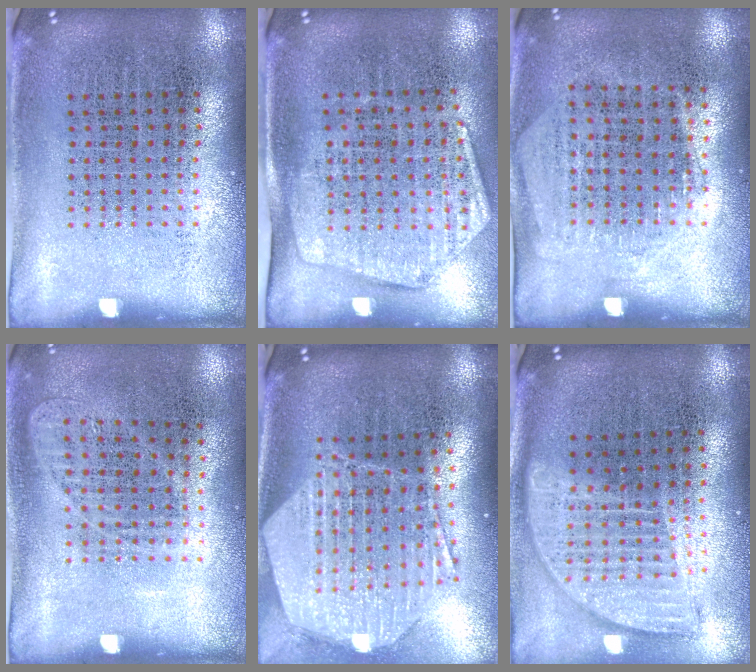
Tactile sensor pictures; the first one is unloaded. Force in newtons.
{"total": 1.9, "press": 1.6, "slide": 1.0}
{"total": 1.3, "press": 1.1, "slide": 0.6}
{"total": 0.9, "press": 0.8, "slide": 0.4}
{"total": 2.9, "press": 2.3, "slide": 1.8}
{"total": 1.8, "press": 1.5, "slide": 1.0}